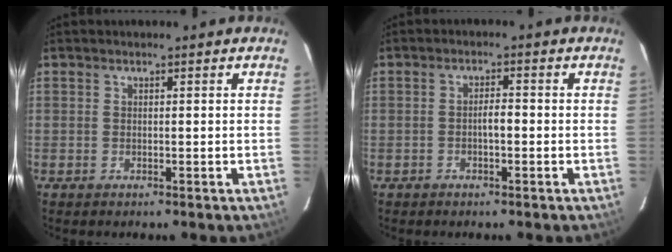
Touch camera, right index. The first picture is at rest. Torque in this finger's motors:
{"motor_torque": [0.52, 0.42, 0.02, 0.02]}